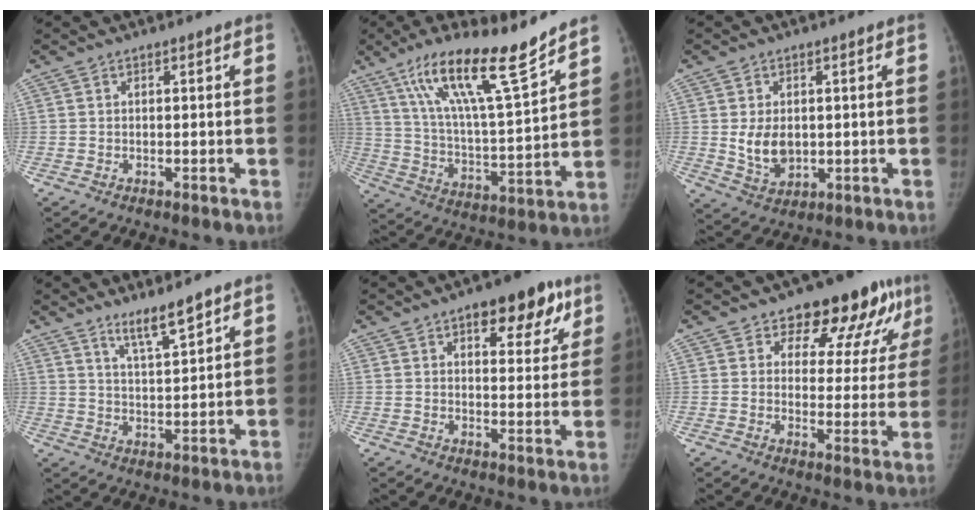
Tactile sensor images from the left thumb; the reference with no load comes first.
{"total": 18.1, "force": [12.7, 2.2, 12.7], "torque": [-0.202, -0.068, 0.225]}
{"total": 6.5, "force": [0.2, 4.6, 4.6], "torque": [-0.063, -0.012, 0.017]}
{"total": 6.2, "force": [4.9, 0.5, 3.8], "torque": [-0.062, -0.041, 0.089]}
{"total": 11.6, "force": [6.3, 5.6, 7.9], "torque": [-0.054, -0.021, 0.080]}
{"total": 14.5, "force": [9.2, 7.6, 8.1], "torque": [-0.041, -0.043, 0.110]}